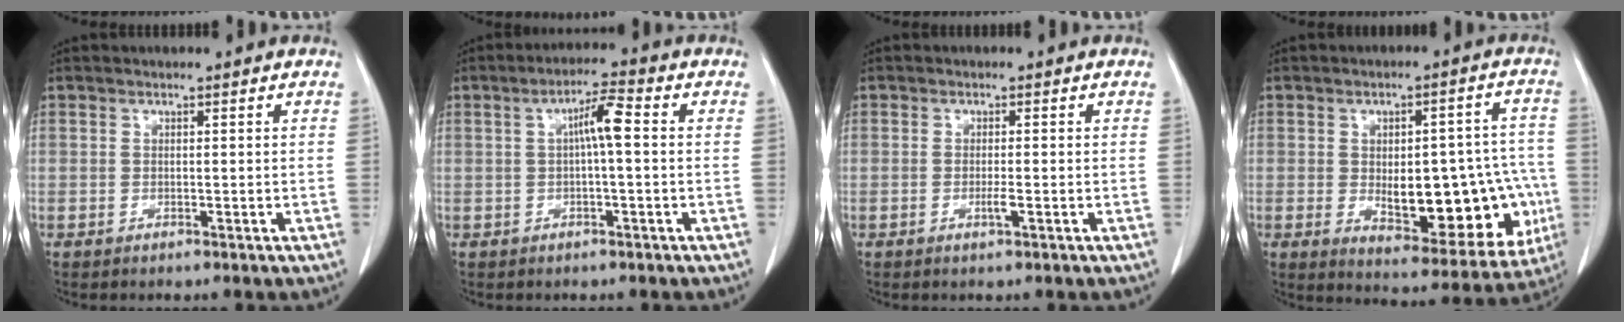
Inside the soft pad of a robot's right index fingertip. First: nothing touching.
{"total": 4.8, "force": [0.4, 0.4, 4.7], "torque": [-0.082, 0.012, 0.006]}
{"total": 1.3, "force": [-0.3, 0.0, 1.3], "torque": [-0.023, -0.002, -0.002]}
{"total": 17.7, "force": [-3.2, 7.8, 15.6], "torque": [-0.166, 0.024, -0.010]}